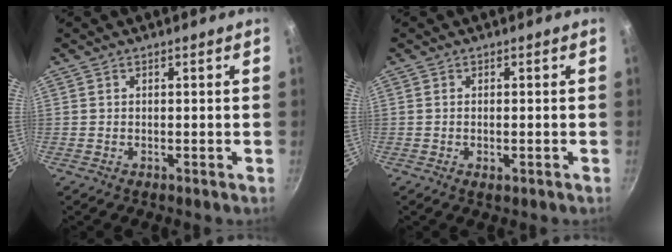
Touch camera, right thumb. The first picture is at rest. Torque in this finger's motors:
{"motor_torque": [-0.06, 0.13, -0.30, 0.02, 0.05]}